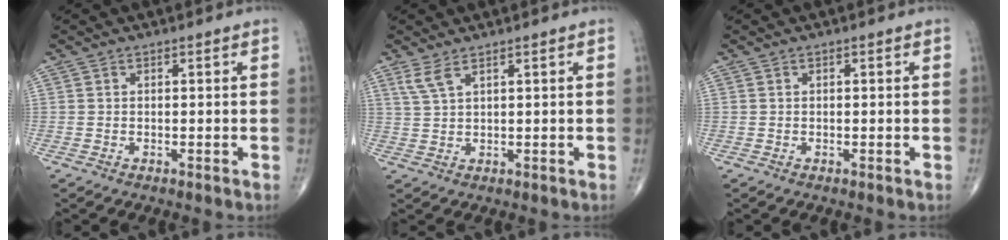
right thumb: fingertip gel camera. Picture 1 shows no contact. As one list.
[{"total": 3.0, "force": [2.0, 0.6, 2.1], "torque": [-0.053, -0.002, 0.051]}, {"total": 0.0}]